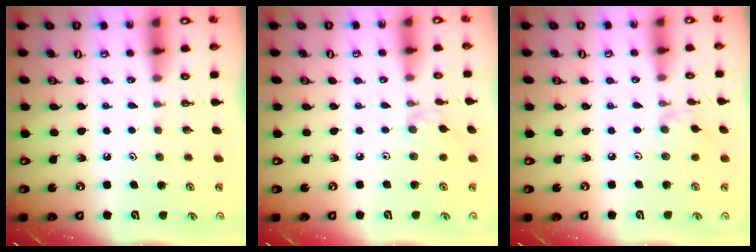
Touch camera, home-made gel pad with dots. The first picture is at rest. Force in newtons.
{"total": 1.8, "press": 1.8, "slide": 0.3}
{"total": 1.8, "press": 1.8, "slide": 0.3}